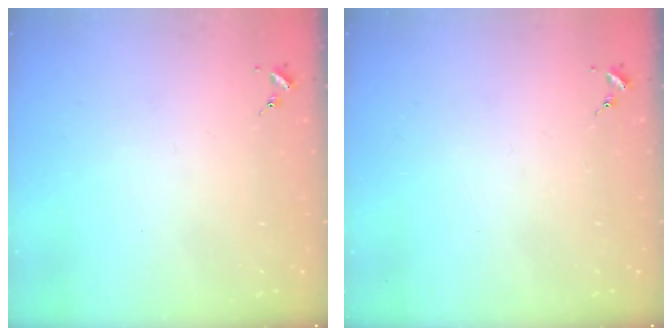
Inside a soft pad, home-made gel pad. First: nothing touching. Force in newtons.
{"total": 0.0}